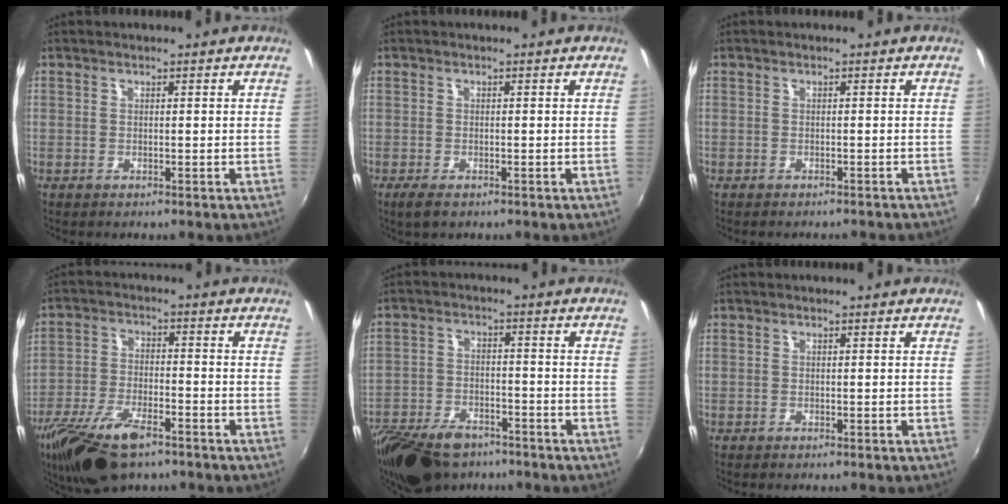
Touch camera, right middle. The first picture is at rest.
{"total": 2.5, "force": [-1.7, 0.9, 1.7], "torque": [-0.036, -0.008, -0.029]}
{"total": 3.6, "force": [-3.3, 0.8, 1.3], "torque": [-0.026, -0.011, -0.042]}
{"total": 15.4, "force": [-10.4, 6.1, 9.6], "torque": [-0.209, -0.029, -0.191]}
{"total": 15.6, "force": [-11.5, 7.3, 7.5], "torque": [-0.181, -0.019, -0.198]}
{"total": 0.8, "force": [-0.8, 0.1, 0.3], "torque": [-0.007, -0.004, -0.012]}